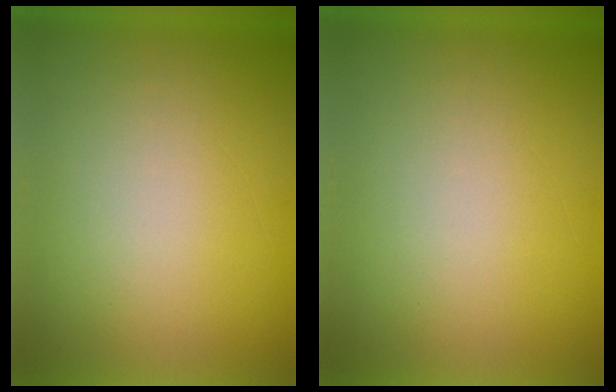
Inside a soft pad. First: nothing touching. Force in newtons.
{"total": 1.0}